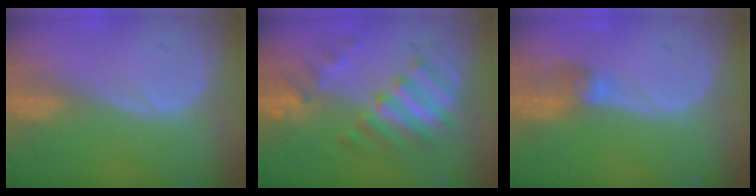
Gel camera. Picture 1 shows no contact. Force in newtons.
{"total": 7.7, "press": 7.7, "slide": 0.7}
{"total": 2.7, "press": 2.7, "slide": 0.1}